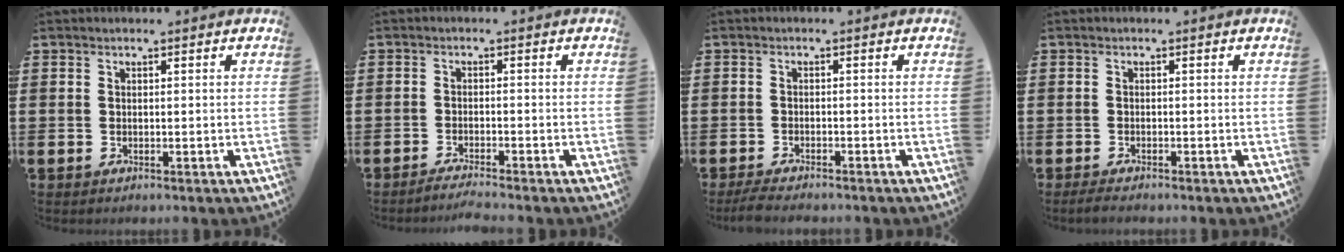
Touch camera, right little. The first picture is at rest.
{"total": 1.7, "force": [-1.6, -0.2, 0.5], "torque": [-0.007, 0.001, -0.030]}
{"total": 1.8, "force": [-1.6, 0.1, 0.7], "torque": [-0.014, 0.005, -0.032]}
{"total": 1.0, "force": [-0.8, 0.2, 0.7], "torque": [-0.012, -0.001, -0.016]}